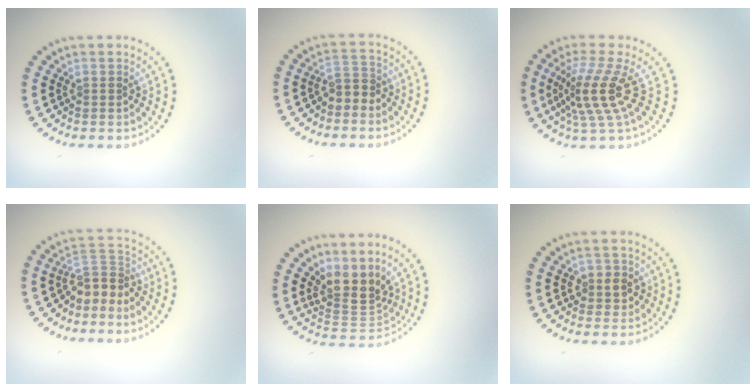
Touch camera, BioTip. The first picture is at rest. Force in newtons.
{"total": 1.8, "press": 1.6, "slide": 0.9}
{"total": 4.3, "press": 3.0, "slide": 3.1}
{"total": 2.9, "press": 2.1, "slide": 2.0}
{"total": 3.9, "press": 2.9, "slide": 2.6}
{"total": 1.8, "press": 1.6, "slide": 0.7}